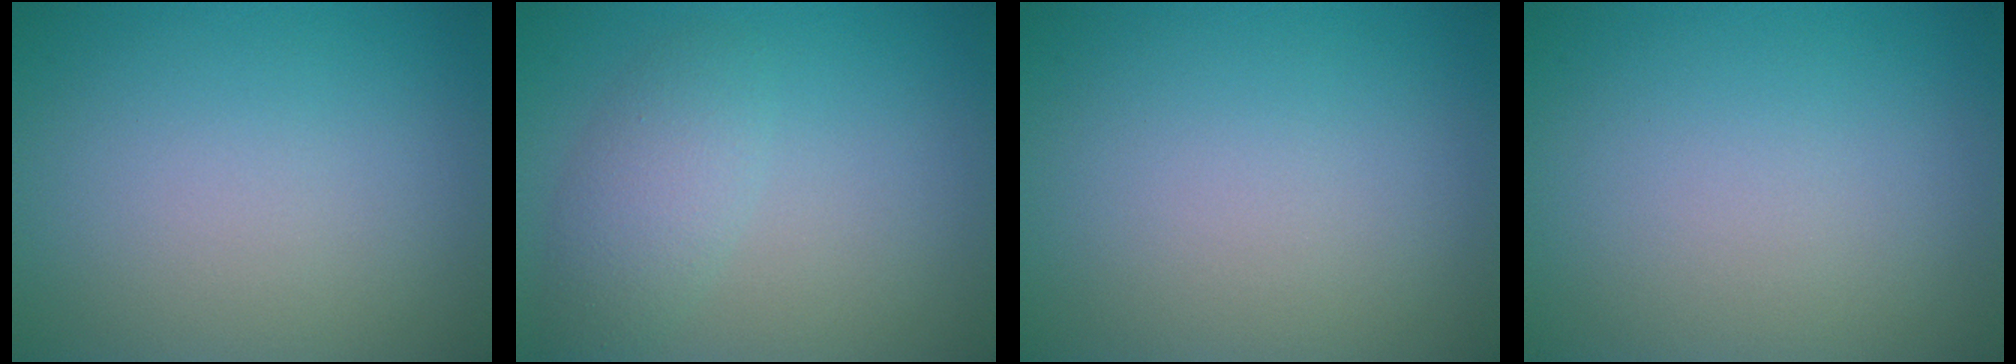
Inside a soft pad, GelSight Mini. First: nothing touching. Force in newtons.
{"total": 2.9, "press": 2.9, "slide": 0.2}
{"total": 0.0}
{"total": 0.0}